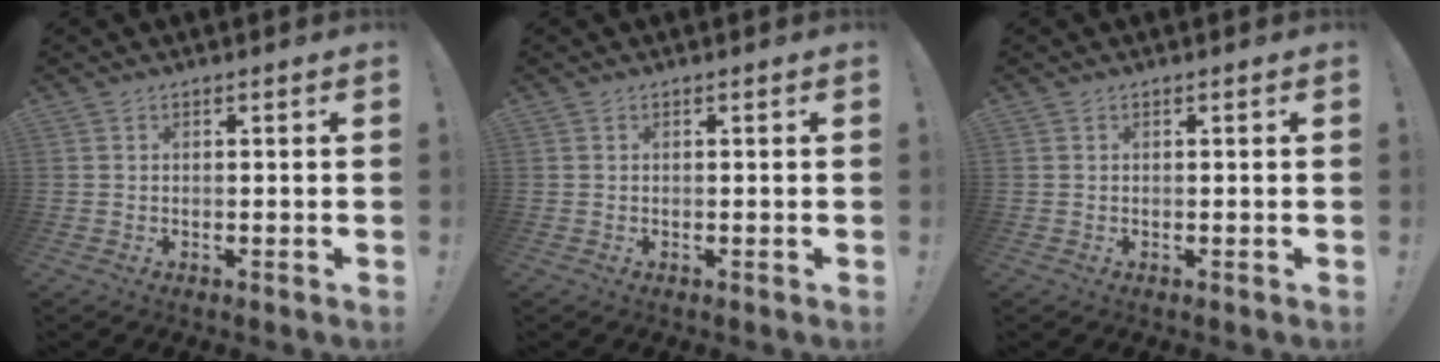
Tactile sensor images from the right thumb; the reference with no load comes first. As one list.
[{"total": 0.0}, {"total": 0.0}]